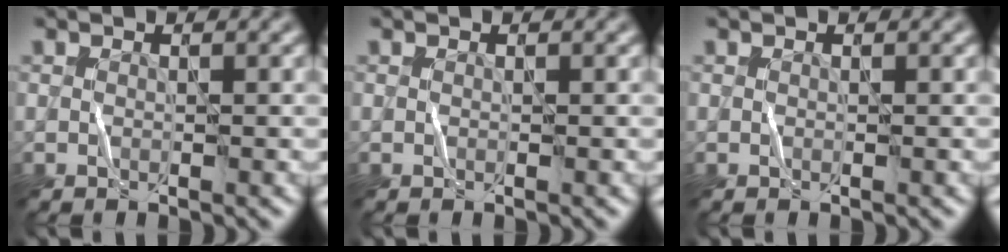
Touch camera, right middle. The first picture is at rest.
{"total": 0.0}
{"total": 0.0}